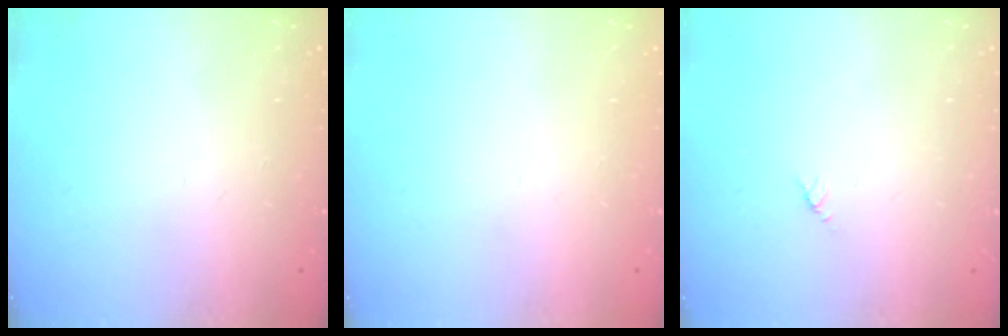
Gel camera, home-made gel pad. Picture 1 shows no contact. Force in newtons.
{"total": 0.0}
{"total": 2.9, "press": 2.9, "slide": 0.3}